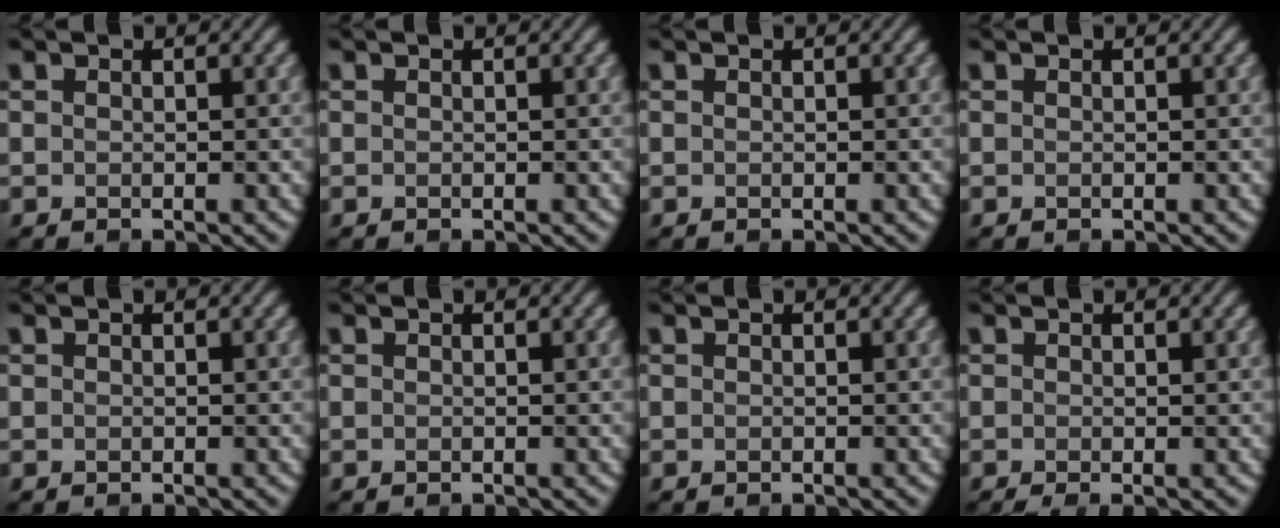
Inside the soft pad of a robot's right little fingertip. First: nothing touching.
{"total": 0.0}
{"total": 0.0}
{"total": 0.0}
{"total": 0.0}
{"total": 0.0}
{"total": 0.0}
{"total": 1.3, "force": [-0.3, 0.2, 1.3], "torque": [-0.024, -0.009, -0.007]}